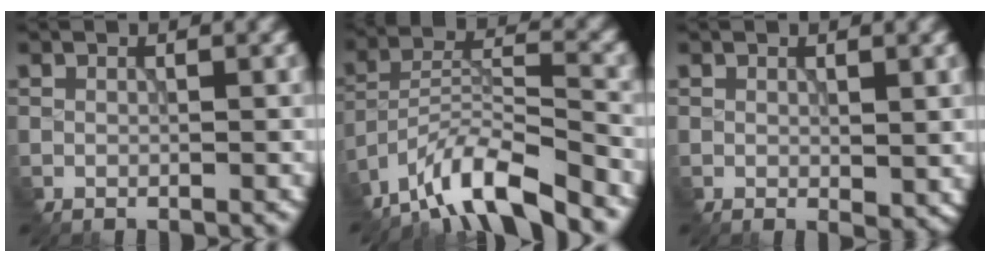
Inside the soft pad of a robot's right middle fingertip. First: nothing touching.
{"total": 8.8, "force": [-7.2, 1.9, 4.6], "torque": [-0.079, 0.006, -0.138]}
{"total": 1.2, "force": [0.3, 0.6, 1.1], "torque": [-0.014, -0.005, 0.010]}